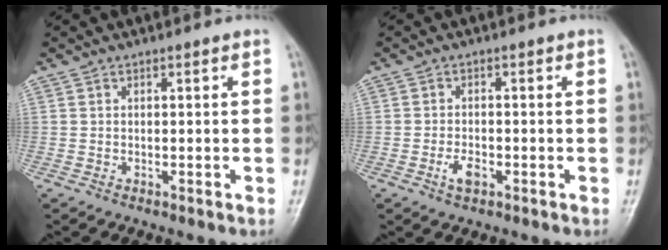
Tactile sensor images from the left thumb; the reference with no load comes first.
{"total": 3.0, "force": [-1.3, 1.7, 2.1], "torque": [-0.038, 0.004, -0.023]}